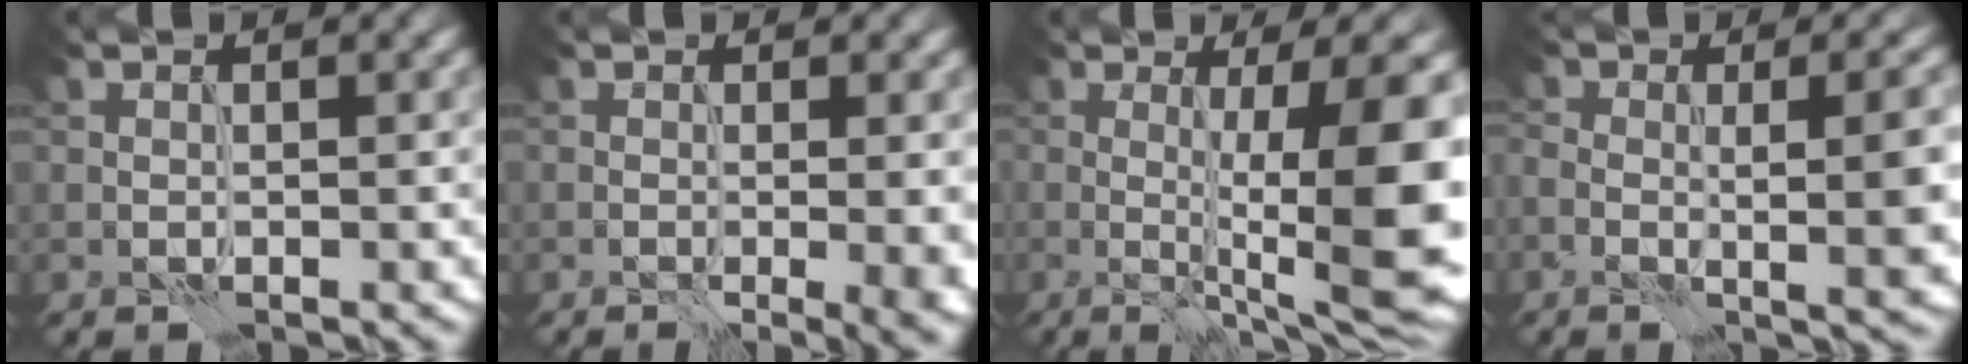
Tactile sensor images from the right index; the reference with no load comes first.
{"total": 6.8, "force": [-0.2, 3.5, 5.8], "torque": [0.001, 0.007, -0.002]}
{"total": 10.6, "force": [-0.8, 2.3, 10.3], "torque": [-0.133, -0.001, -0.011]}
{"total": 7.4, "force": [-0.7, 3.1, 6.7], "torque": [-0.079, -0.009, -0.005]}